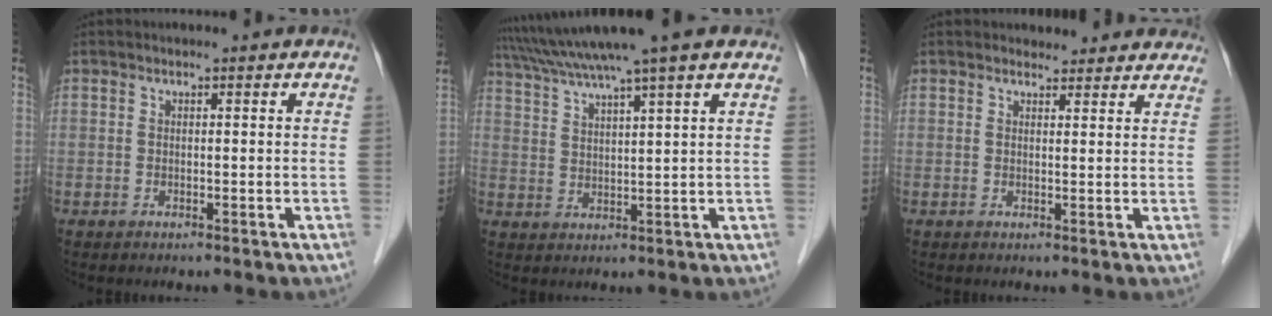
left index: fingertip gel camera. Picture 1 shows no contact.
{"total": 10.9, "force": [8.9, -1.6, 6.2], "torque": [-0.115, 0.028, 0.140]}
{"total": 5.5, "force": [5.1, 2.0, 0.4], "torque": [0.008, 0.007, 0.047]}